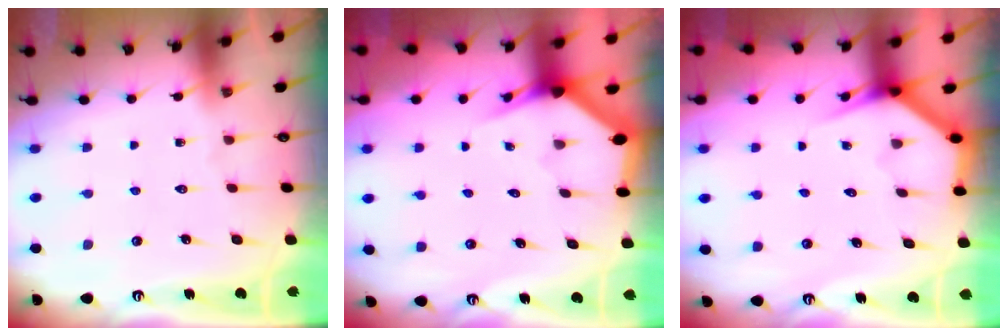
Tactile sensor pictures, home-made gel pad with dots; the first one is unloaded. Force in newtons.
{"total": 3.1, "press": 3.1, "slide": 0.1}
{"total": 3.4, "press": 3.4, "slide": 0.2}